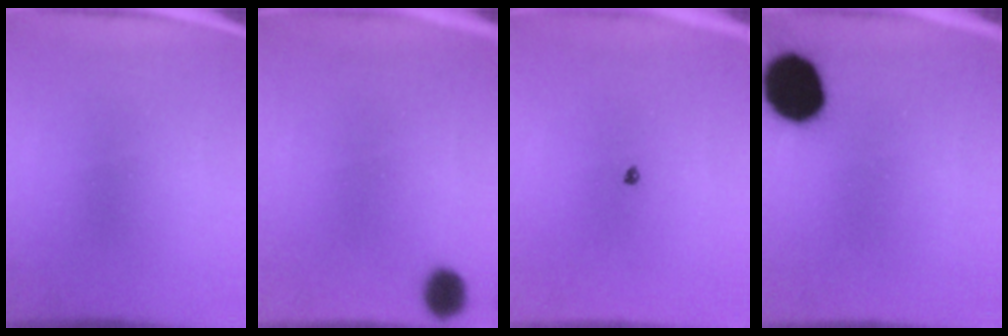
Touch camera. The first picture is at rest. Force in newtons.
{"total": 4.0}
{"total": 0.6}
{"total": 16.5}